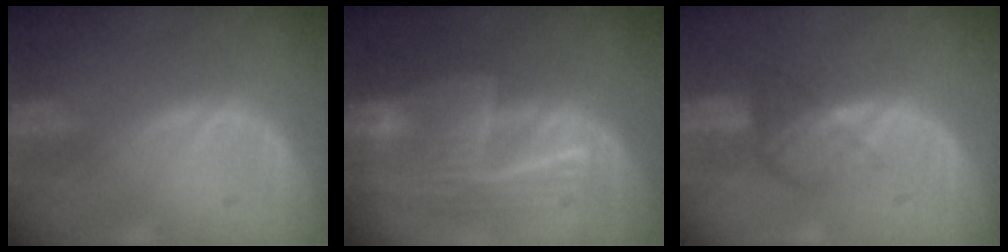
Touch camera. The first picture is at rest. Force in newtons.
{"total": 8.9, "press": 8.1, "slide": 3.7}
{"total": 4.4, "press": 3.8, "slide": 2.3}